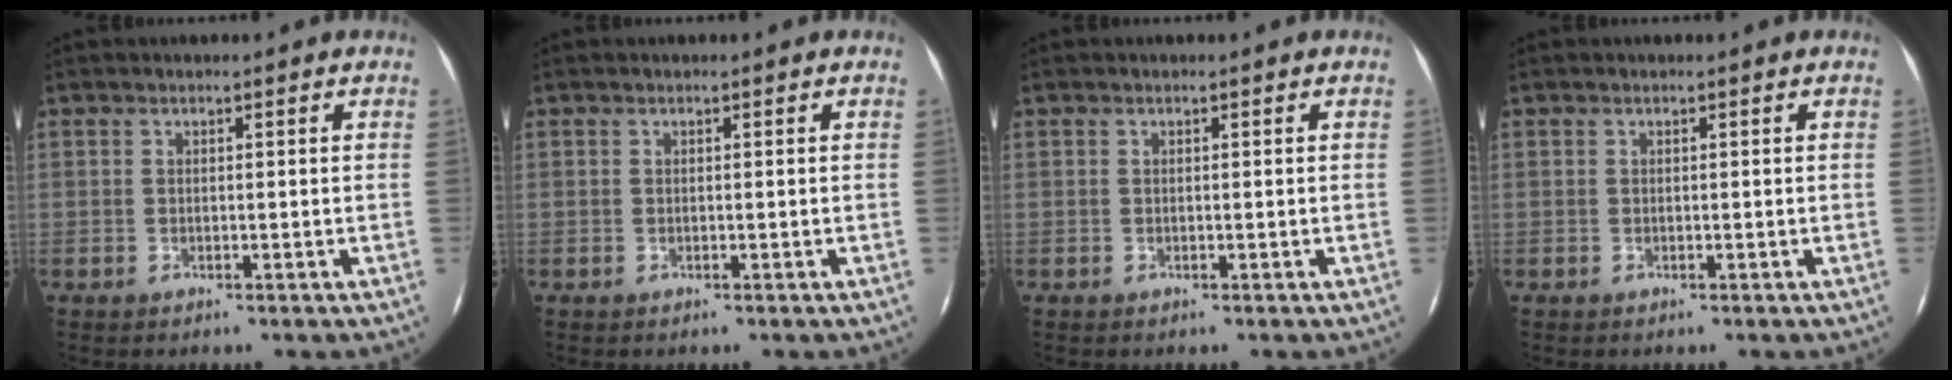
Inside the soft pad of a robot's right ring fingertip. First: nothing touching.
{"total": 0.0}
{"total": 0.0}
{"total": 0.0}